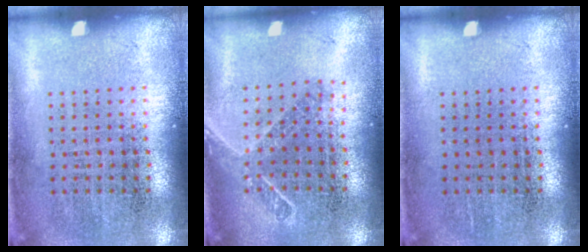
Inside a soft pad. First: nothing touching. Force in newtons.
{"total": 1.6, "press": 1.2, "slide": 1.0}
{"total": 0.0}